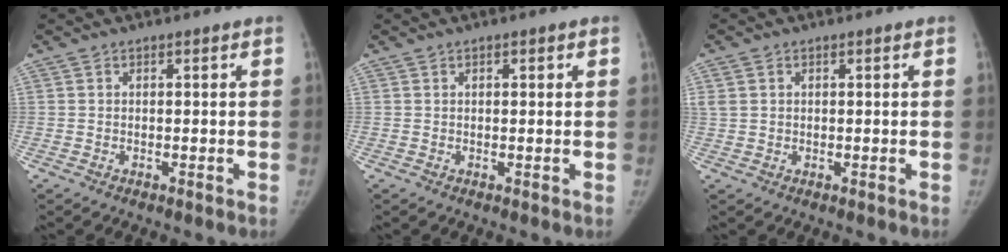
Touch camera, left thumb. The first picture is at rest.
{"total": 1.5, "force": [0.6, 0.5, 1.3], "torque": [-0.017, 0.002, 0.007]}
{"total": 2.9, "force": [0.8, 2.3, 1.6], "torque": [-0.041, 0.010, 0.024]}